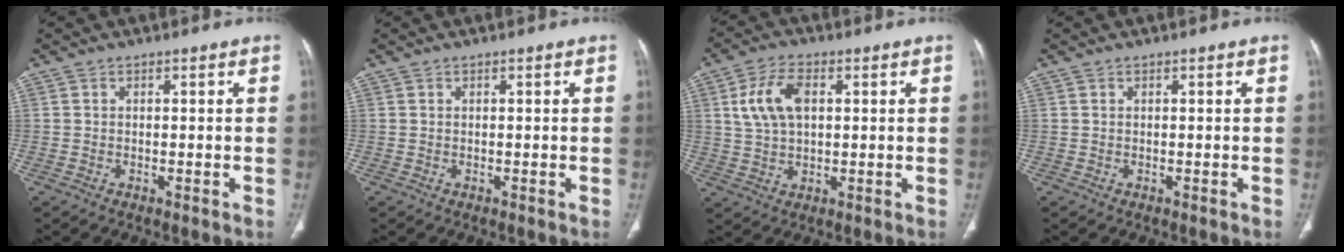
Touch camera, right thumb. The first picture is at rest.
{"total": 0.0}
{"total": 8.8, "force": [2.2, 5.2, 6.8], "torque": [-0.134, 0.006, 0.044]}
{"total": 0.0}